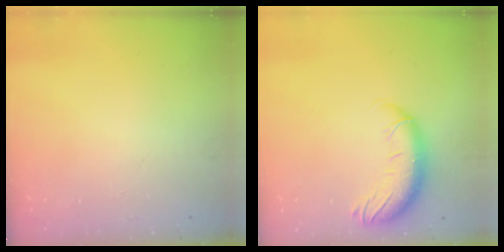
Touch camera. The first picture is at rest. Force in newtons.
{"total": 12.5, "press": 12.0, "slide": 3.5}